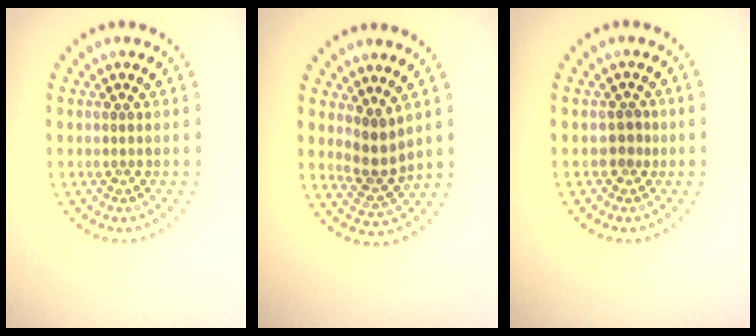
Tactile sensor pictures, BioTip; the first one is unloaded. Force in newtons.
{"total": 2.6, "press": 2.1, "slide": 1.6}
{"total": 1.2, "press": 0.9, "slide": 0.7}